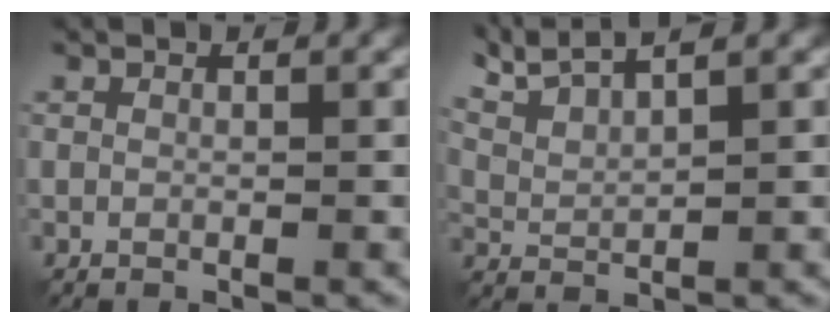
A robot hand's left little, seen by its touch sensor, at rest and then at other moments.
{"total": 4.9, "force": [3.9, 1.0, 2.8], "torque": [-0.066, 0.015, 0.068]}